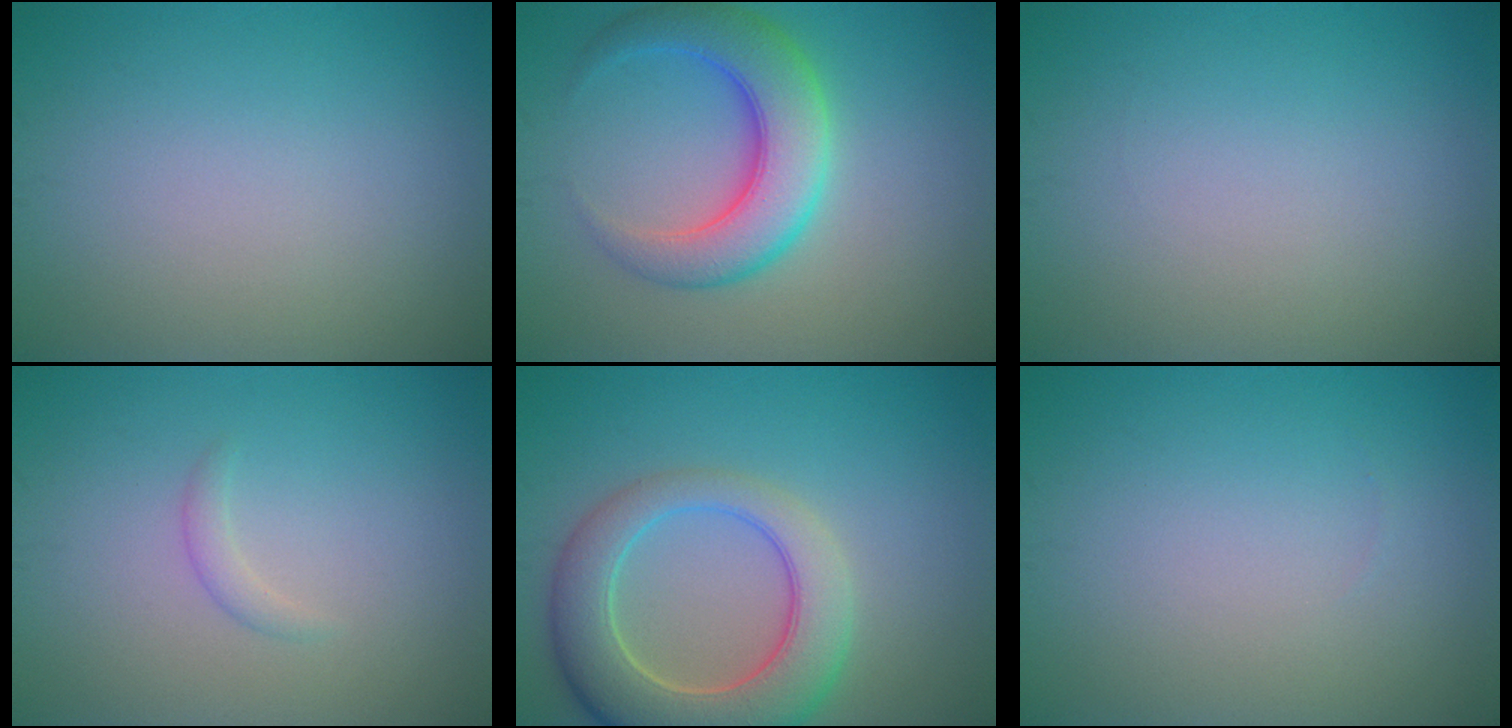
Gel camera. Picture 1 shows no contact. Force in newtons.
{"total": 6.5, "press": 6.5, "slide": 0.1}
{"total": 0.0}
{"total": 1.0, "press": 1.0, "slide": 0.0}
{"total": 7.8, "press": 7.8, "slide": 0.9}
{"total": 0.0}